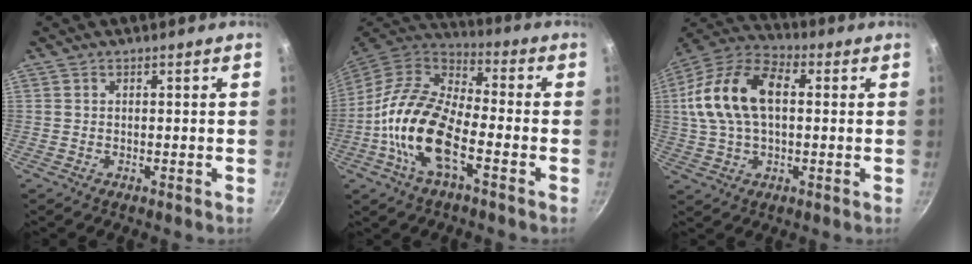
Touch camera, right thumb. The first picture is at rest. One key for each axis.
{"total": 17.2, "fx": -5.2, "fy": 7.7, "fz": 14.5, "tx": -0.269, "ty": 0.033, "tz": -0.114}
{"total": 17.6, "fx": 2.3, "fy": 10.4, "fz": 14.0, "tx": -0.259, "ty": 0.030, "tz": 0.028}